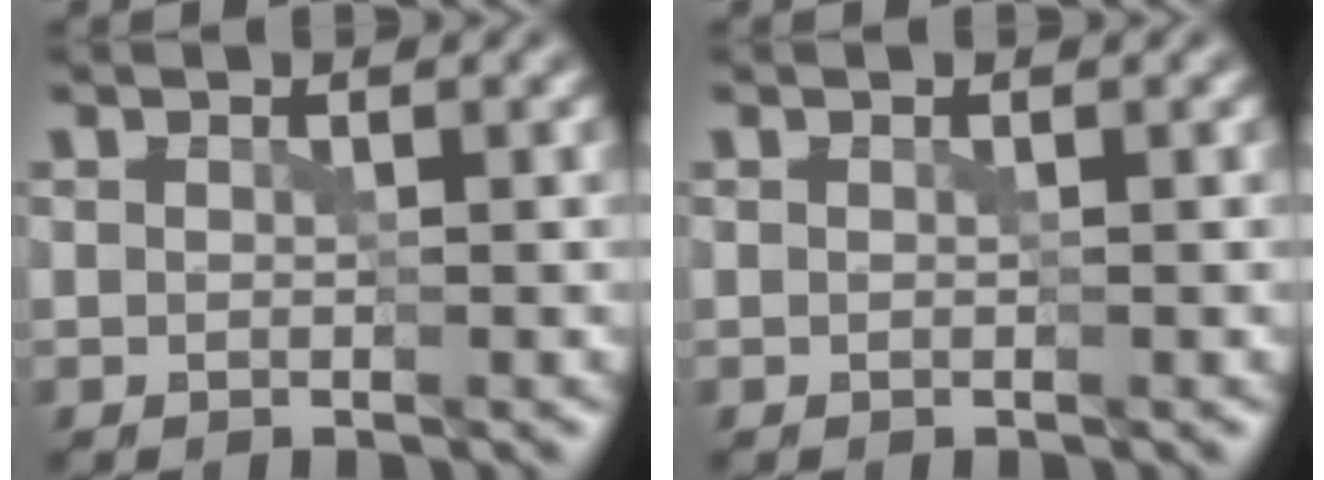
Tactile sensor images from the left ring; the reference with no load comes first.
{"total": 0.0}